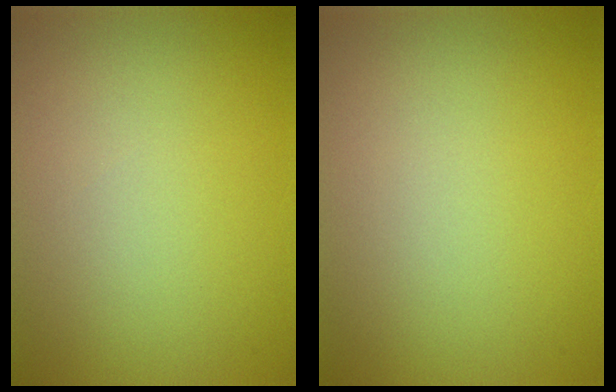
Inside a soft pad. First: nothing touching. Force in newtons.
{"total": 0.0}